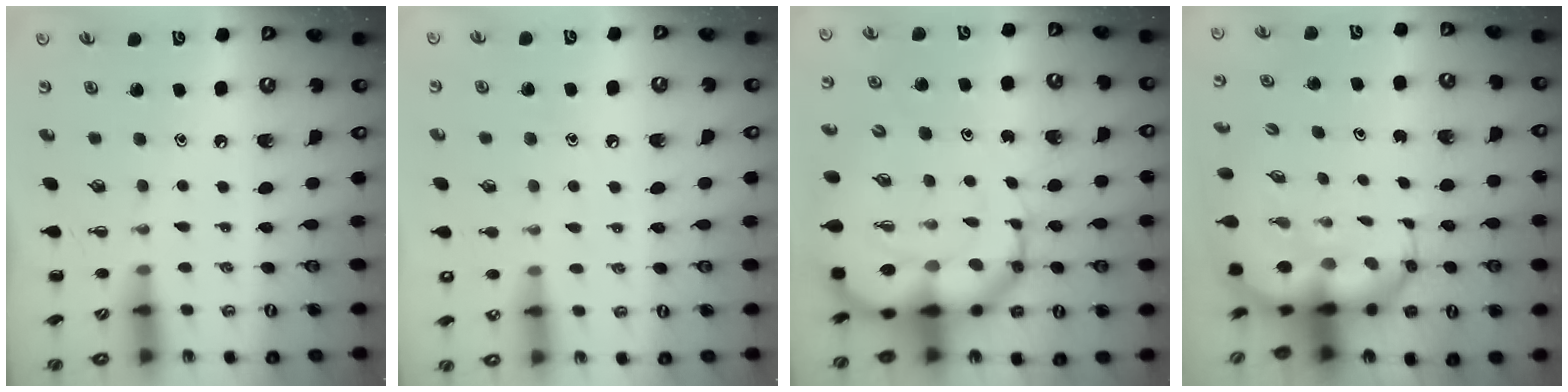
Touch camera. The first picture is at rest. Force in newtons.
{"total": 7.1, "press": 6.8, "slide": 1.9}
{"total": 19.4, "press": 18.7, "slide": 5.1}
{"total": 11.3, "press": 10.9, "slide": 3.2}